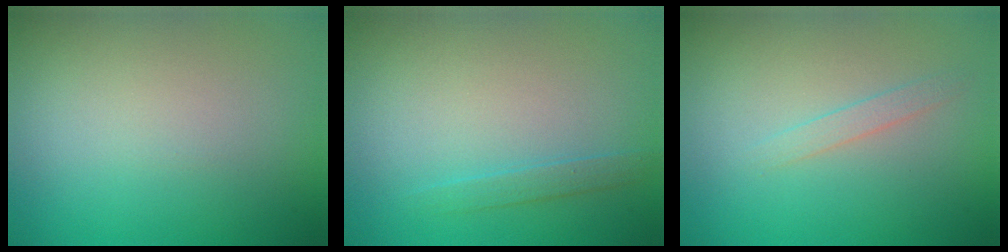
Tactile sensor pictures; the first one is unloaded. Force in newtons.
{"total": 1.1, "press": 1.1, "slide": 0.1}
{"total": 1.0, "press": 1.0, "slide": 0.0}